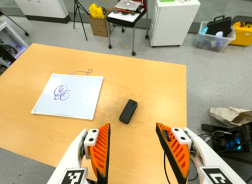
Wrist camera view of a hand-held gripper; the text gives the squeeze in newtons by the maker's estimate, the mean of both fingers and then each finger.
{"total": 0.0}